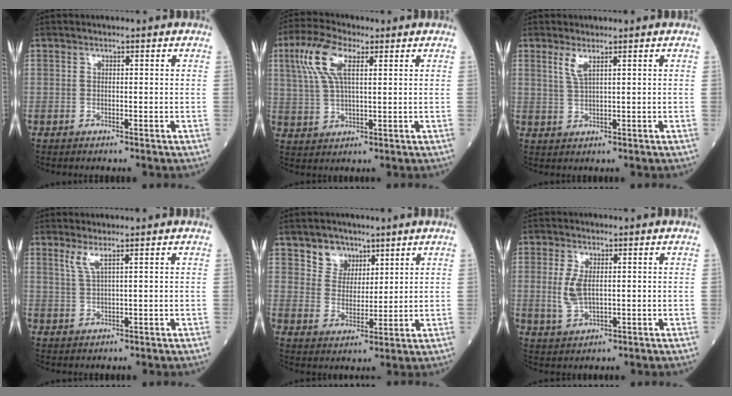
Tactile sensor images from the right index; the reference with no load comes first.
{"total": 8.4, "force": [3.3, 2.8, 7.2], "torque": [-0.167, 0.020, 0.067]}
{"total": 2.2, "force": [1.2, 0.1, 1.8], "torque": [-0.048, 0.000, 0.029]}
{"total": 2.1, "force": [1.3, -0.2, 1.7], "torque": [-0.044, -0.001, 0.028]}
{"total": 5.4, "force": [3.6, 3.9, 0.8], "torque": [-0.017, 0.005, 0.068]}
{"total": 4.6, "force": [0.3, 2.1, 4.1], "torque": [-0.099, -0.002, 0.011]}